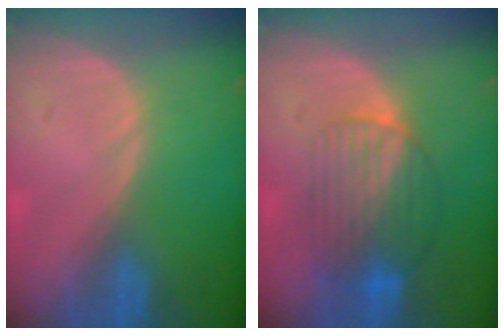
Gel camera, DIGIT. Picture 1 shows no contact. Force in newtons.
{"total": 7.5, "press": 7.2, "slide": 2.1}